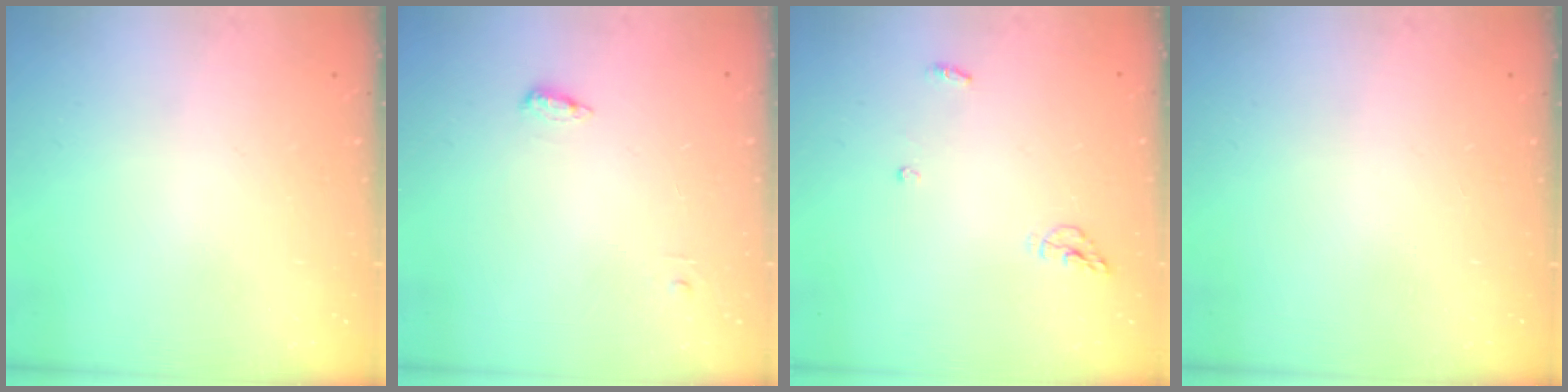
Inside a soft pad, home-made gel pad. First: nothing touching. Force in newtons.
{"total": 4.9, "press": 4.8, "slide": 1.0}
{"total": 4.7, "press": 4.7, "slide": 0.2}
{"total": 0.0}